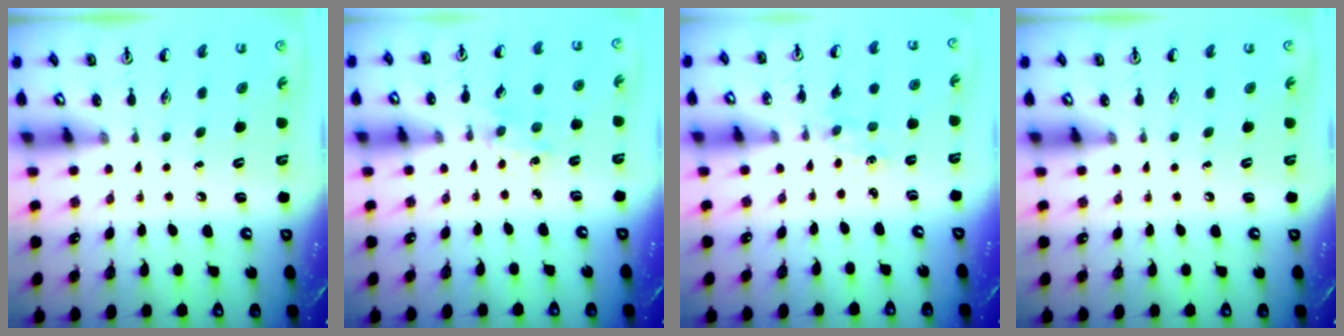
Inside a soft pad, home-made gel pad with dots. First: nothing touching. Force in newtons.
{"total": 2.5, "press": 2.4, "slide": 0.4}
{"total": 0.7, "press": 0.7, "slide": 0.1}
{"total": 0.0}